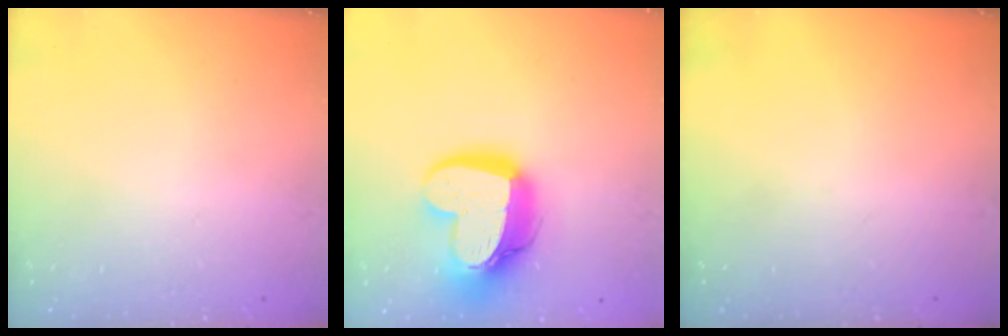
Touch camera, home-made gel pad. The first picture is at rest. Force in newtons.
{"total": 18.9, "press": 18.8, "slide": 1.6}
{"total": 0.0}